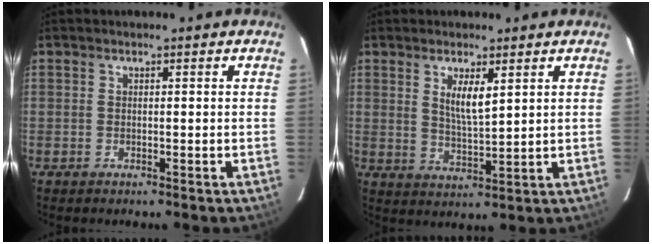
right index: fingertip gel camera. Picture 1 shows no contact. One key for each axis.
{"total": 5.5, "fx": 2.3, "fy": 1.5, "fz": 4.7, "tx": -0.085, "ty": -0.007, "tz": 0.045}